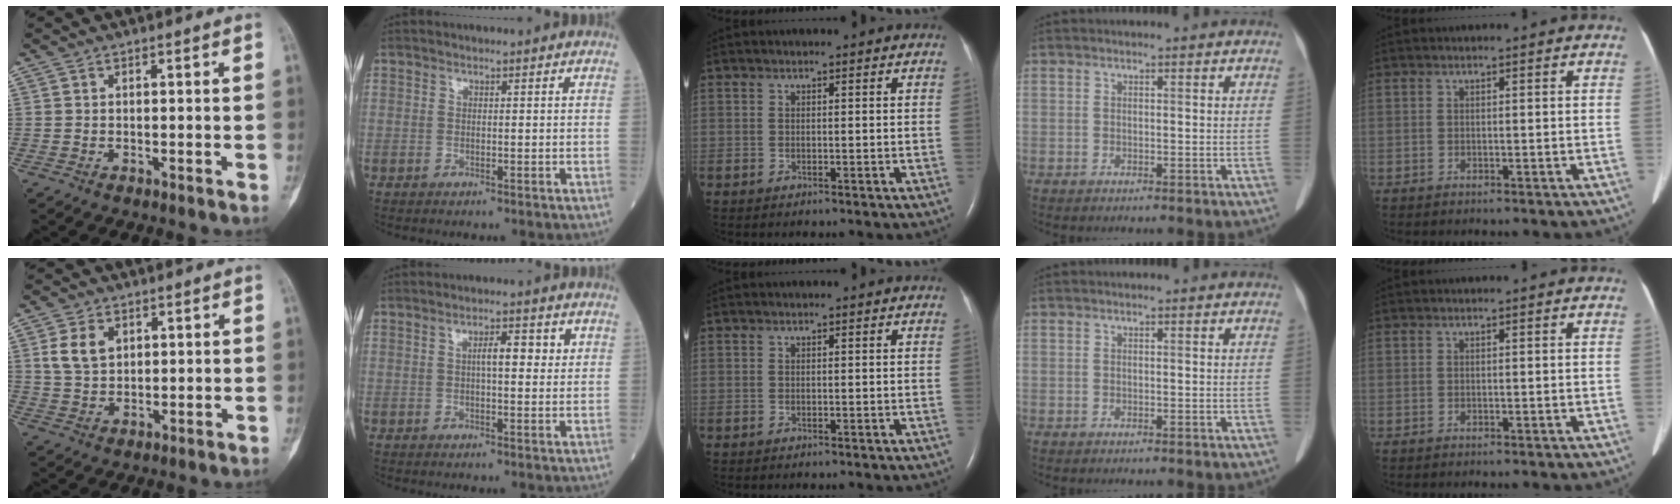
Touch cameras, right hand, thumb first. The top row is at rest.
{"thumb": {"total": 5.8, "force": [2.0, 4.1, 3.7], "torque": [-0.058, -0.006, 0.041]}, "index": {"total": 4.0, "force": [1.0, 1.2, 3.7], "torque": [-0.060, 0.010, 0.013]}}